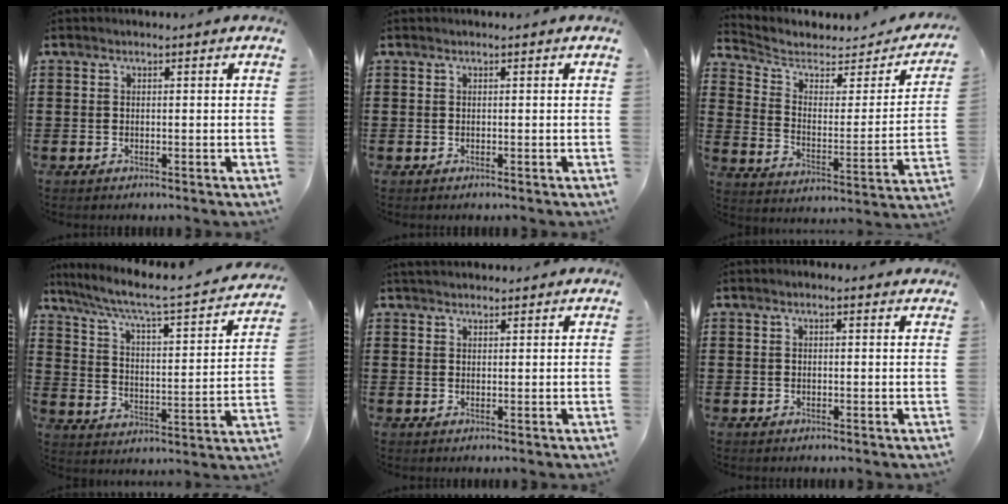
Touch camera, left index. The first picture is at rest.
{"total": 0.0}
{"total": 5.0, "force": [3.9, 2.2, 2.2], "torque": [-0.067, -0.023, 0.063]}
{"total": 5.4, "force": [4.1, 0.4, 3.4], "torque": [-0.085, -0.038, 0.059]}
{"total": 1.8, "force": [1.7, 0.5, 0.3], "torque": [-0.008, 0.002, 0.033]}
{"total": 1.0, "force": [0.5, 0.2, 0.8], "torque": [-0.016, 0.002, 0.009]}